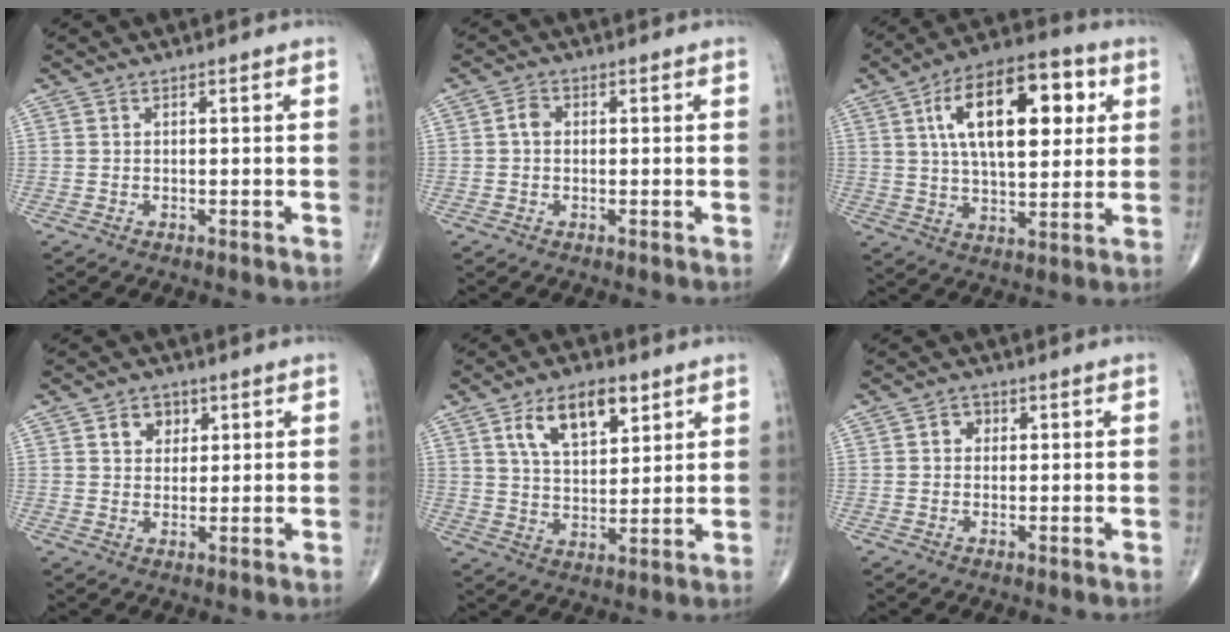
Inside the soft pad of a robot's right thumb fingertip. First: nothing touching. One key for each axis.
{"total": 2.1, "fx": 0.1, "fy": 1.6, "fz": 1.4, "tx": -0.019, "ty": 0.007, "tz": -0.004}
{"total": 20.1, "fx": 5.8, "fy": 9.6, "fz": 16.6, "tx": -0.240, "ty": 0.004, "tz": 0.088}
{"total": 4.5, "fx": 1.9, "fy": 3.5, "fz": 2.1, "tx": -0.008, "ty": -0.007, "tz": 0.029}
{"total": 11.4, "fx": 5.6, "fy": 5.8, "fz": 8.0, "tx": -0.116, "ty": -0.020, "tz": 0.103}
{"total": 2.1, "fx": 0.4, "fy": 1.8, "fz": 0.9, "tx": -0.001, "ty": 0.004, "tz": 0.000}